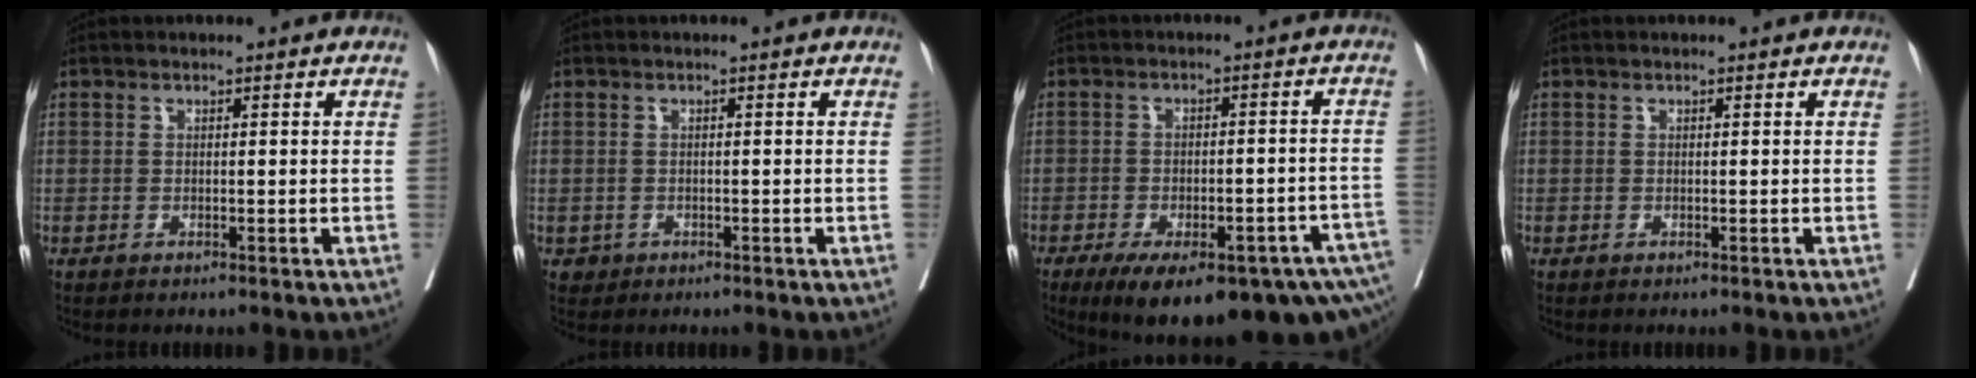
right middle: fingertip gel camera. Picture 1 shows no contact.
{"total": 1.0, "force": [-0.4, 0.9, 0.1], "torque": [0.000, 0.004, -0.003]}
{"total": 19.3, "force": [-13.0, 5.1, 13.2], "torque": [-0.148, 0.001, -0.170]}
{"total": 0.0}